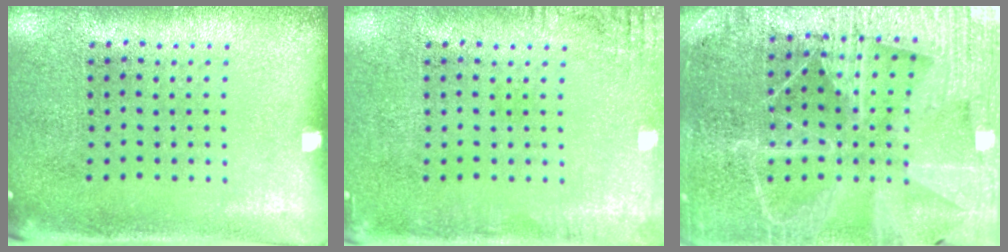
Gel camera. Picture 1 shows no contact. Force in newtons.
{"total": 1.8, "press": 1.8, "slide": 0.1}
{"total": 5.0, "press": 4.6, "slide": 2.1}